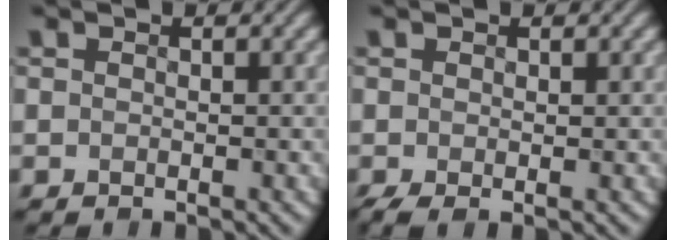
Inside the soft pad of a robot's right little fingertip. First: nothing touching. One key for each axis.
{"total": 1.6, "fx": -0.6, "fy": 0.7, "fz": 1.3, "tx": -0.034, "ty": -0.003, "tz": -0.013}